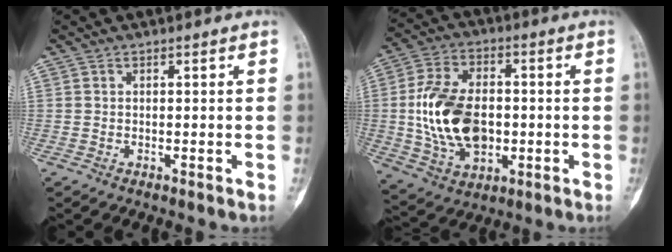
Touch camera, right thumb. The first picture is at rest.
{"total": 16.5, "force": [-0.9, 10.6, 12.6], "torque": [-0.217, 0.007, -0.006]}